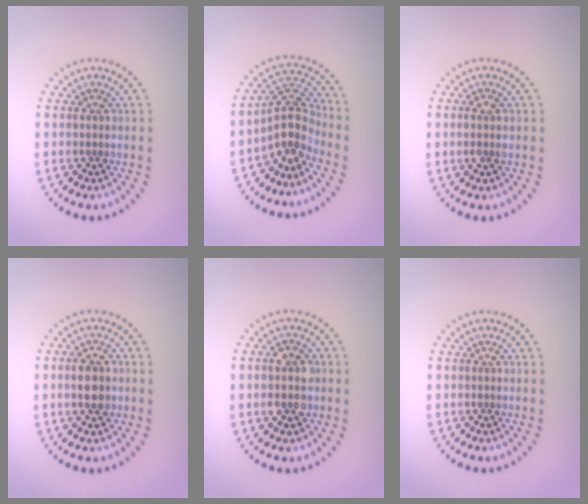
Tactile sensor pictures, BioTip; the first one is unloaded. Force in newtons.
{"total": 3.7, "press": 3.0, "slide": 2.2}
{"total": 1.4, "press": 1.3, "slide": 0.5}
{"total": 2.8, "press": 2.7, "slide": 0.2}
{"total": 2.9, "press": 2.8, "slide": 0.3}
{"total": 0.0}